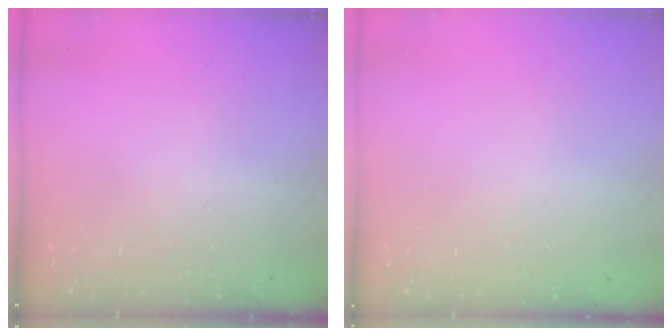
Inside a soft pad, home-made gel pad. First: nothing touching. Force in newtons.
{"total": 0.0}